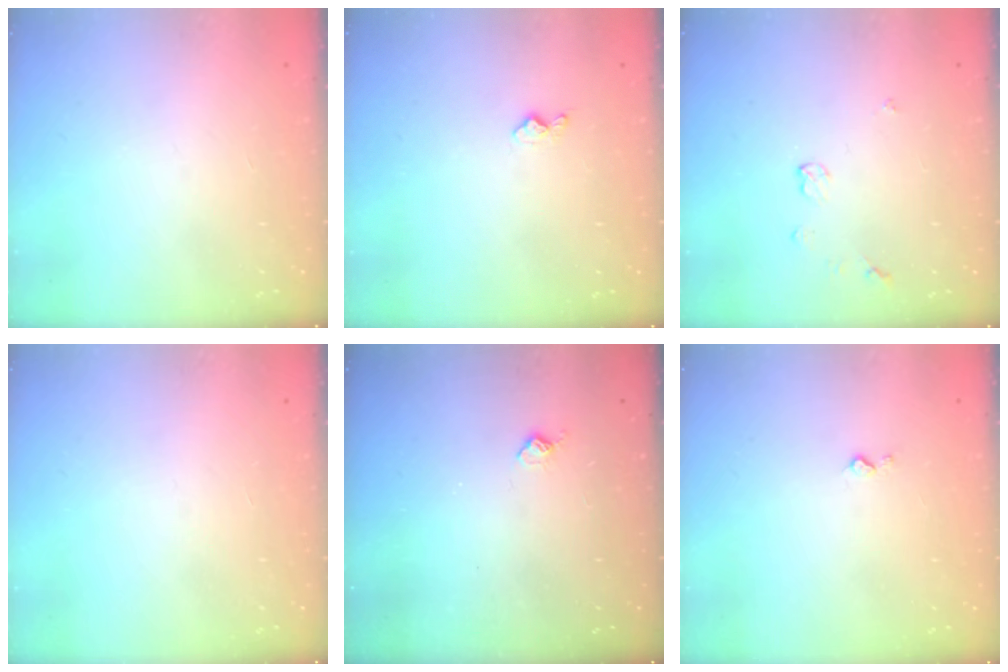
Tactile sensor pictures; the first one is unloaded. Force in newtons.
{"total": 4.5, "press": 4.4, "slide": 0.7}
{"total": 3.7, "press": 3.7, "slide": 0.4}
{"total": 0.0}
{"total": 5.0, "press": 5.0, "slide": 0.8}
{"total": 2.8, "press": 2.7, "slide": 0.4}